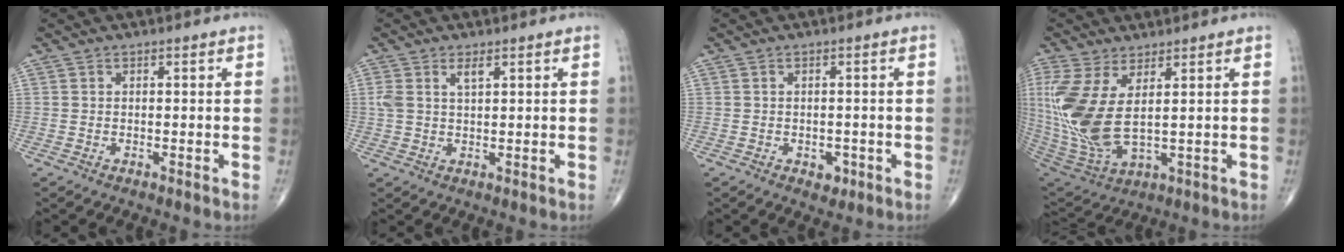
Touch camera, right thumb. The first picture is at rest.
{"total": 3.2, "force": [1.5, 1.2, 2.5], "torque": [-0.058, 0.005, 0.035]}
{"total": 2.2, "force": [-0.9, 1.6, 1.2], "torque": [-0.005, 0.002, -0.008]}
{"total": 15.9, "force": [2.9, 6.7, 14.1], "torque": [-0.341, -0.027, 0.075]}